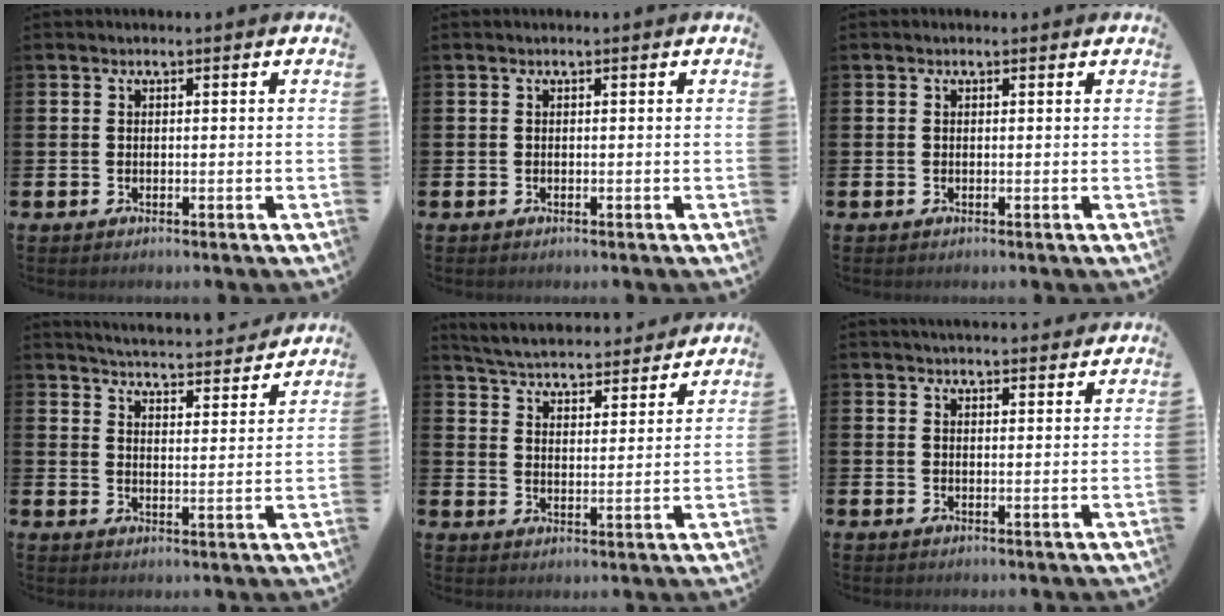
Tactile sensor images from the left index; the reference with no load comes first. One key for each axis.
{"total": 0.0}
{"total": 0.0}
{"total": 5.0, "fx": 5.0, "fy": 0.1, "fz": 0.6, "tx": -0.025, "ty": -0.045, "tz": 0.085}
{"total": 5.3, "fx": 5.3, "fy": 0.7, "fz": 0.5, "tx": -0.037, "ty": -0.043, "tz": 0.091}
{"total": 3.2, "fx": 3.1, "fy": 0.2, "fz": 0.2, "tx": -0.007, "ty": -0.017, "tz": 0.057}